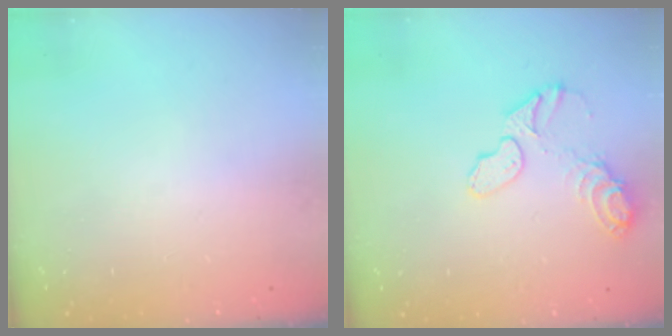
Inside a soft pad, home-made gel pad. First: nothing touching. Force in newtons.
{"total": 10.4, "press": 10.3, "slide": 1.0}